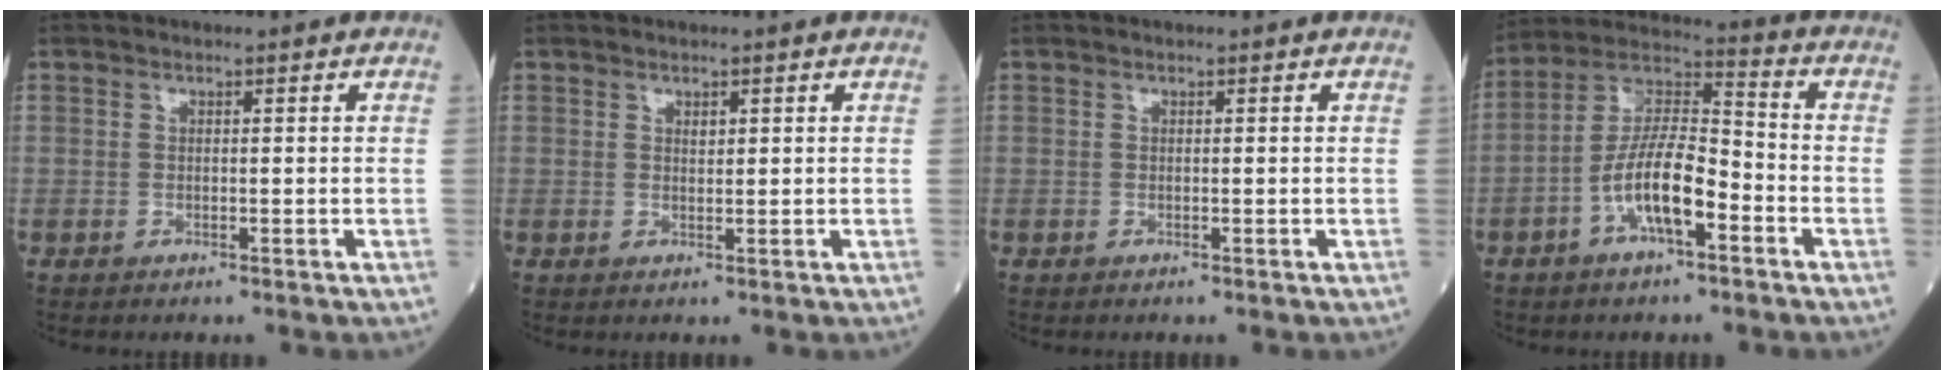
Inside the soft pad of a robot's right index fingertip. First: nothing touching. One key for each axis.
{"total": 0.8, "fx": 0.4, "fy": 0.4, "fz": 0.6, "tx": -0.008, "ty": -0.003, "tz": 0.008}
{"total": 0.0}
{"total": 11.1, "fx": -4.3, "fy": 3.1, "fz": 9.7, "tx": -0.194, "ty": 0.016, "tz": -0.082}